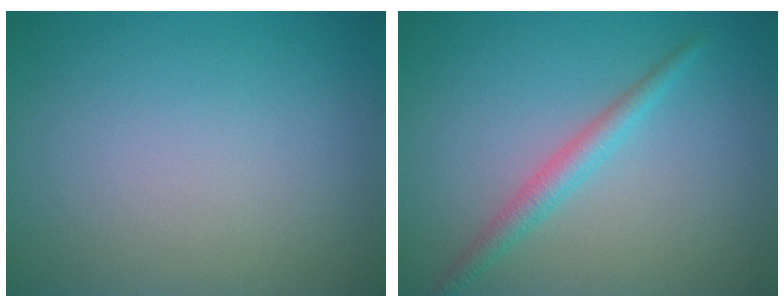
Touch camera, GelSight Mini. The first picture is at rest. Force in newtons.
{"total": 2.2, "press": 2.2, "slide": 0.0}